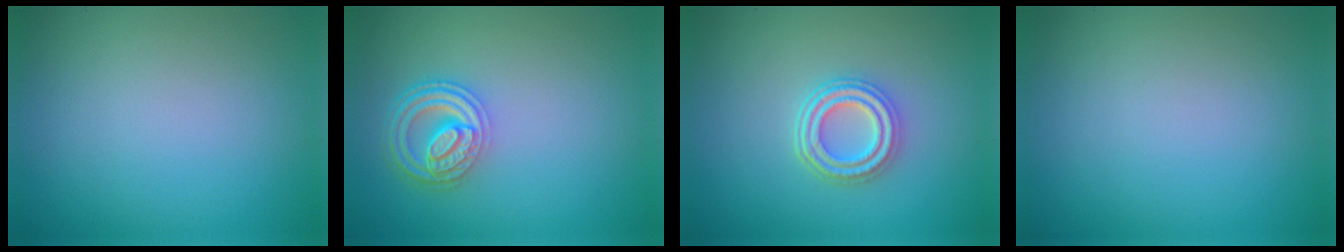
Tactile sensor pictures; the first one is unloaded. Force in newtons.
{"total": 4.5, "press": 3.6, "slide": 2.7}
{"total": 4.0, "press": 3.1, "slide": 2.5}
{"total": 0.0}